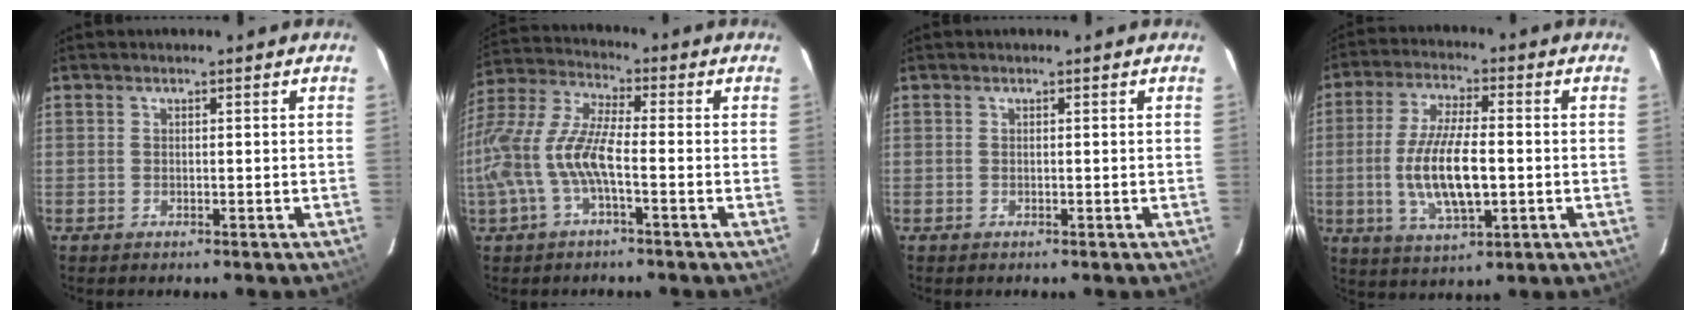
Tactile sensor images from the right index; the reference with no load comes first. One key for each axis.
{"total": 13.8, "fx": -3.6, "fy": 3.7, "fz": 12.8, "tx": -0.271, "ty": -0.001, "tz": -0.074}
{"total": 0.0}
{"total": 12.8, "fx": -1.7, "fy": 4.3, "fz": 11.9, "tx": -0.236, "ty": -0.007, "tz": -0.027}